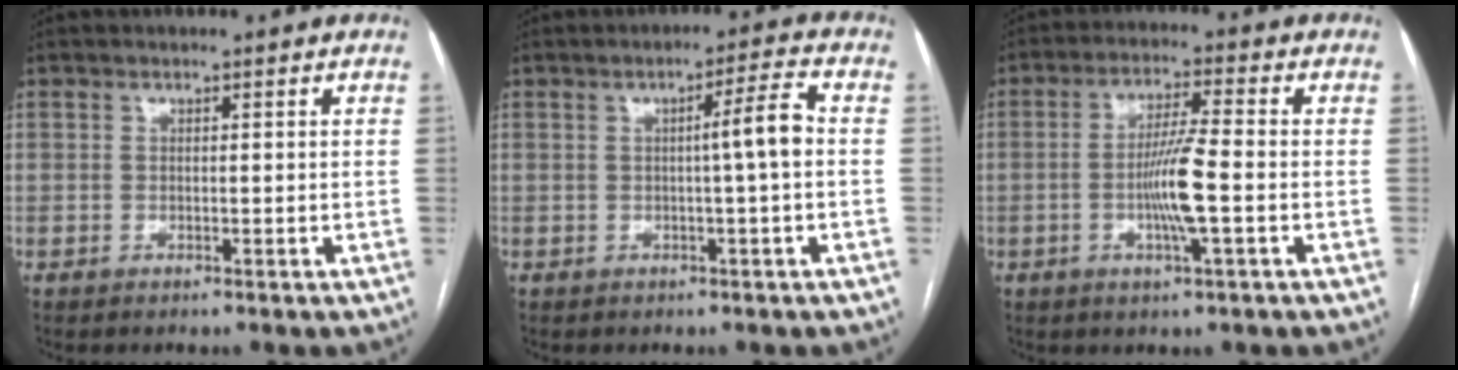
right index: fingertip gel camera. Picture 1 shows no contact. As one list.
[{"total": 5.0, "force": [0.0, -0.6, 5.0], "torque": [-0.073, 0.007, -0.002]}, {"total": 7.6, "force": [-1.6, 0.0, 7.4], "torque": [-0.143, -0.004, -0.032]}]